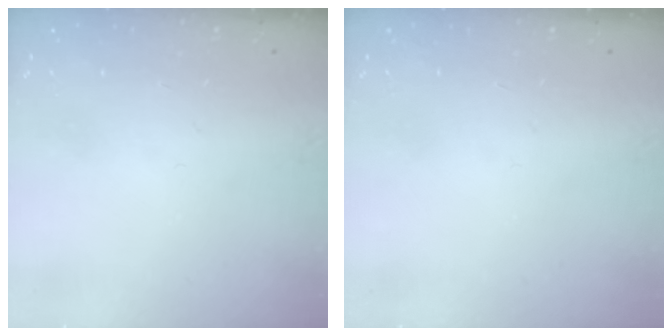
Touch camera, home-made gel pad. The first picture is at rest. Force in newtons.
{"total": 0.0}